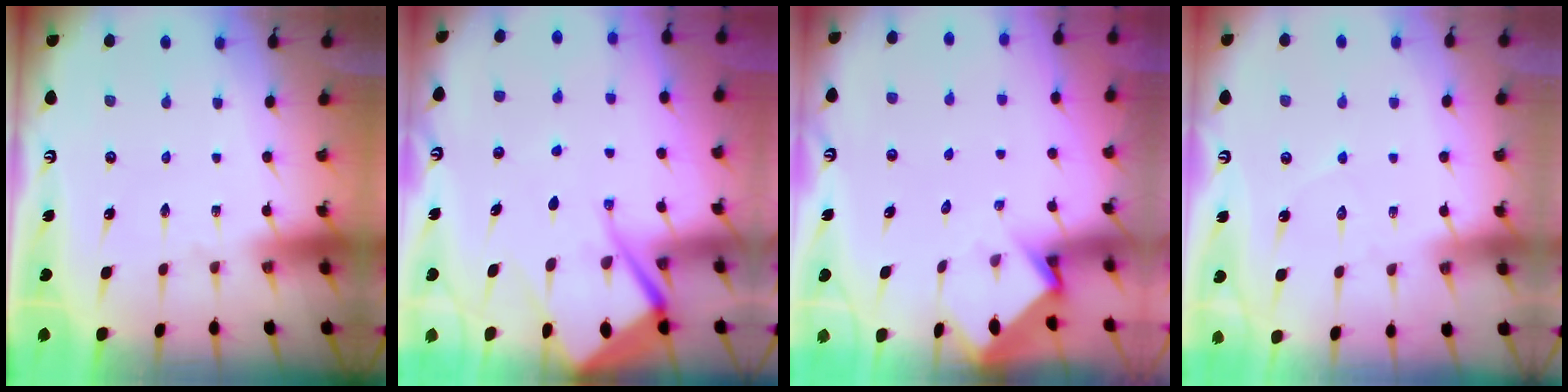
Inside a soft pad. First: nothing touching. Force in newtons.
{"total": 13.2, "press": 13.2, "slide": 1.3}
{"total": 3.4, "press": 3.4, "slide": 0.3}
{"total": 3.9, "press": 3.9, "slide": 0.3}